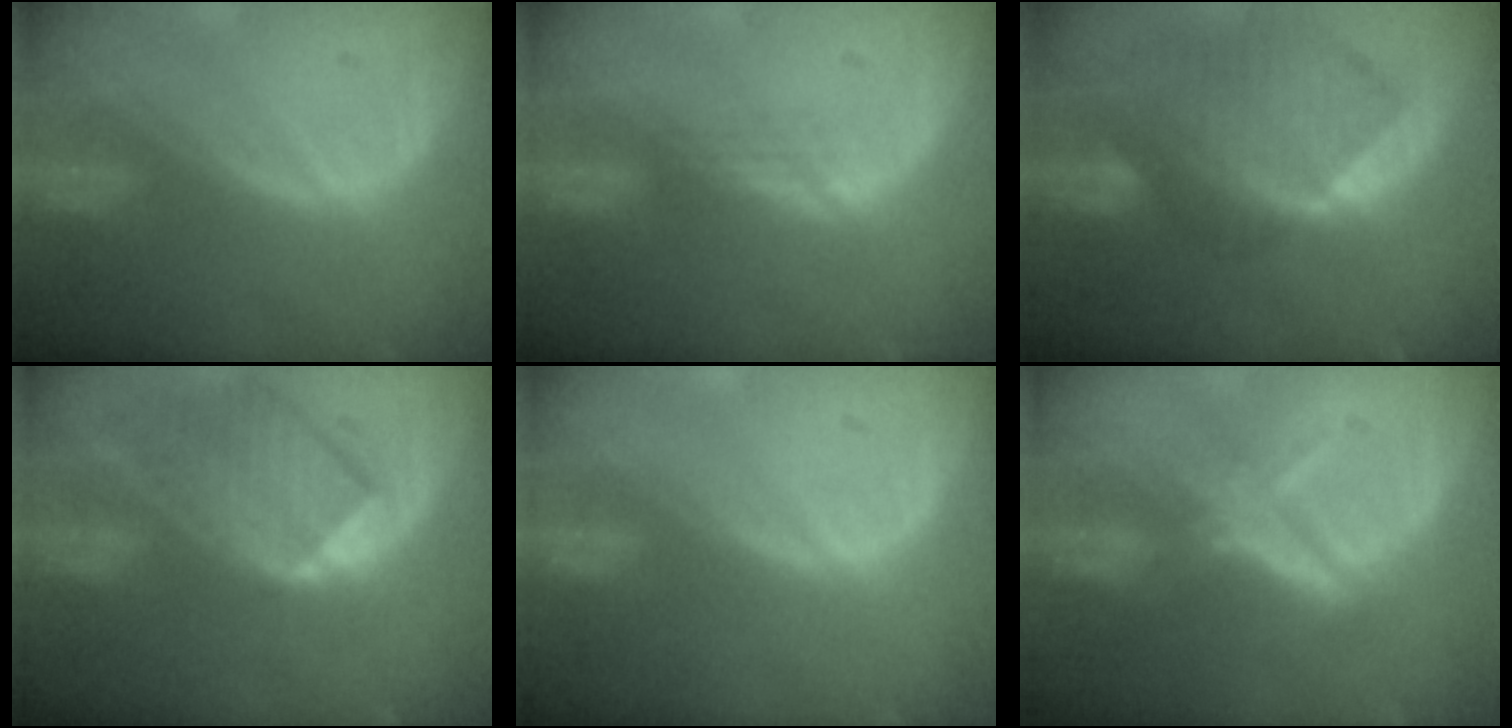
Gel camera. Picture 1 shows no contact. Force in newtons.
{"total": 1.8, "press": 1.3, "slide": 1.2}
{"total": 10.3, "press": 8.9, "slide": 5.2}
{"total": 8.6, "press": 7.8, "slide": 3.7}
{"total": 0.6, "press": 0.1, "slide": 0.6}
{"total": 5.5, "press": 5.1, "slide": 2.2}